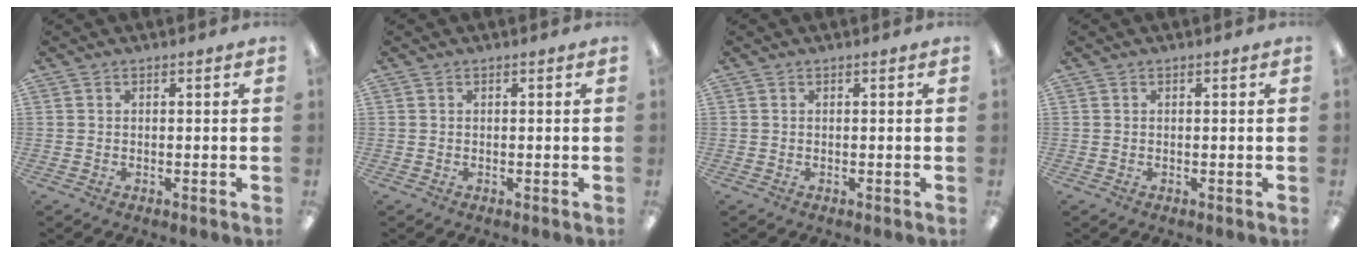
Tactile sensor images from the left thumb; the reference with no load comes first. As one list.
[{"total": 0.0}, {"total": 0.0}, {"total": 0.0}]